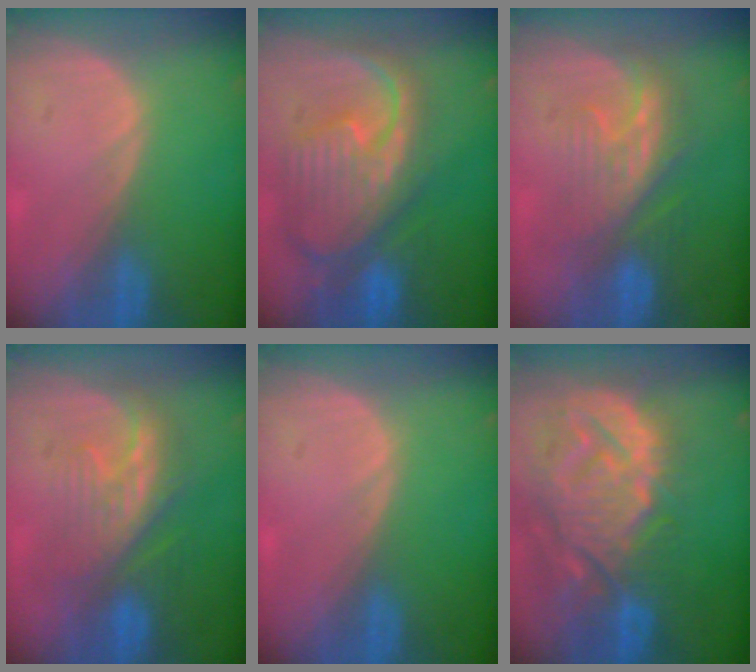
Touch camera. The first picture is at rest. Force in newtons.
{"total": 12.4, "press": 10.7, "slide": 6.3}
{"total": 7.7, "press": 7.5, "slide": 1.5}
{"total": 8.0, "press": 7.9, "slide": 1.5}
{"total": 0.0}
{"total": 14.3, "press": 12.3, "slide": 7.4}